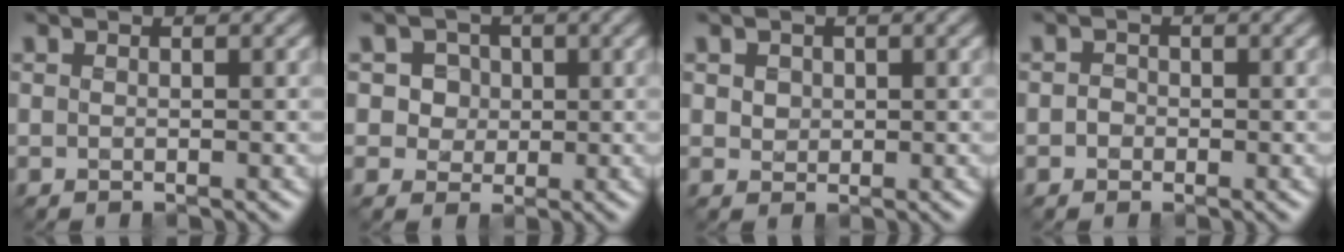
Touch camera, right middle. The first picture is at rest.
{"total": 4.6, "force": [1.6, 3.8, 2.0], "torque": [-0.034, 0.004, 0.017]}
{"total": 2.0, "force": [0.8, 1.6, 1.0], "torque": [-0.033, 0.002, 0.021]}
{"total": 1.0, "force": [-0.4, 0.9, 0.3], "torque": [0.002, 0.000, -0.014]}